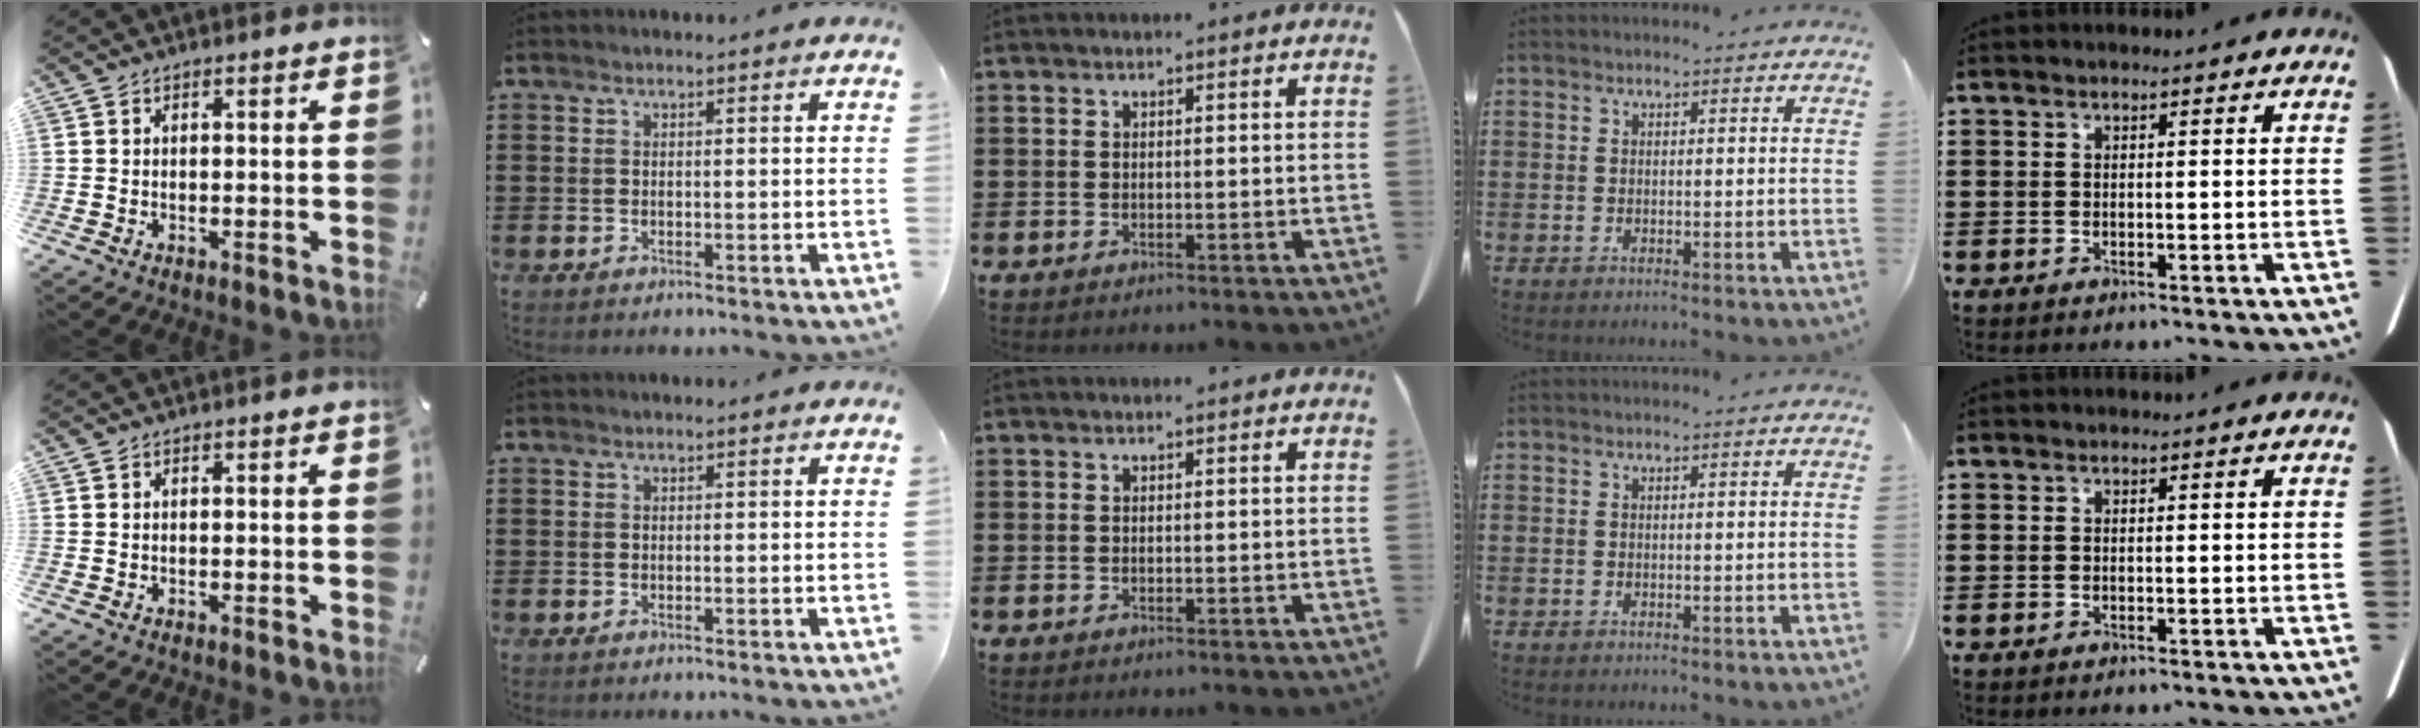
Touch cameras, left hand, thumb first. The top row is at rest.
{}